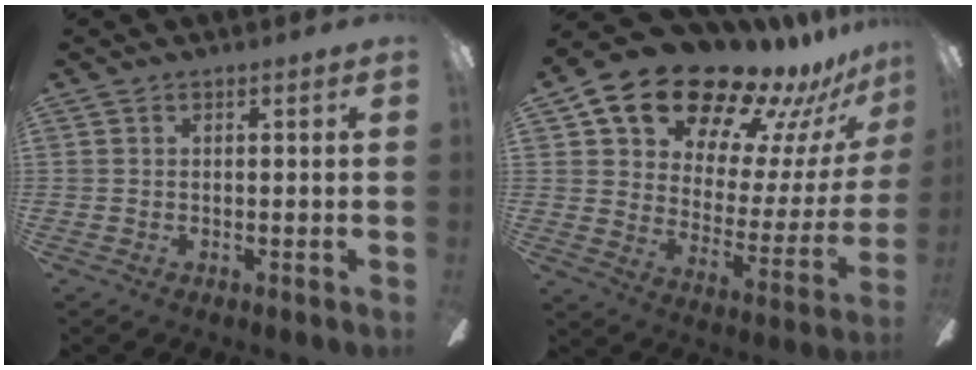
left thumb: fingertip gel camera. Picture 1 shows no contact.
{"total": 21.0, "force": [16.7, 9.2, 8.8], "torque": [-0.160, -0.116, 0.299]}